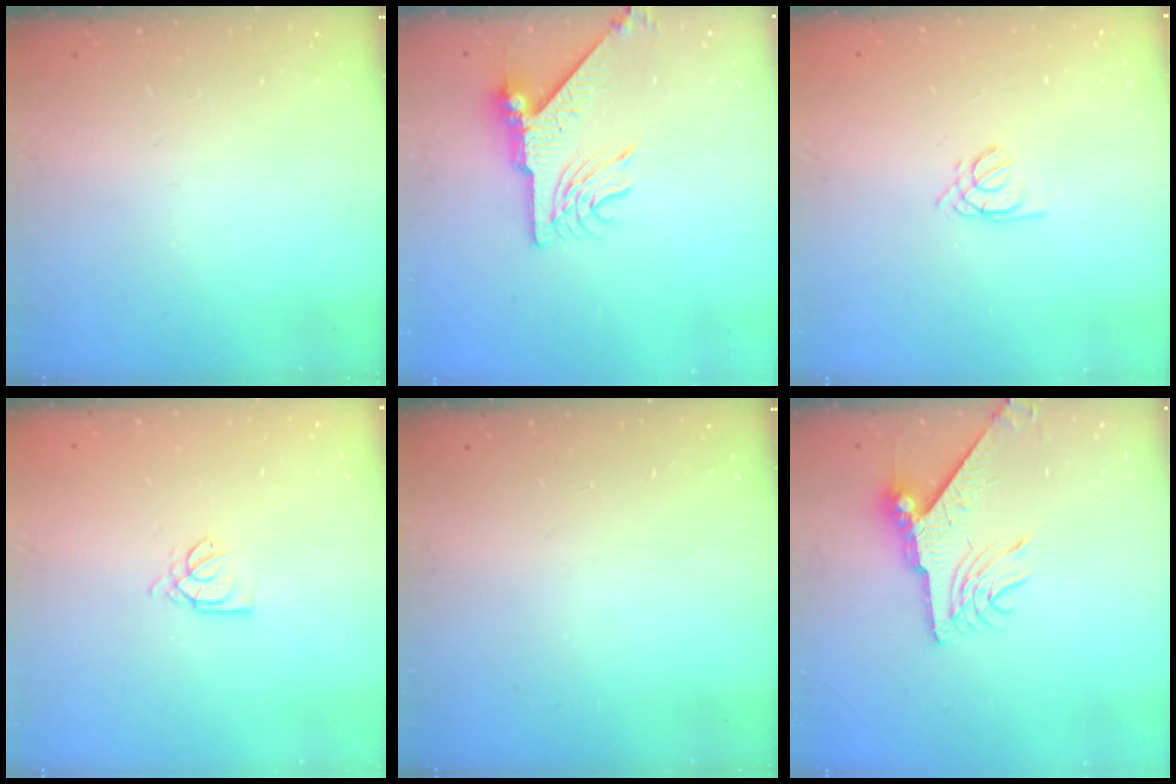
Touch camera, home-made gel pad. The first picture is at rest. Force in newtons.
{"total": 8.9, "press": 8.9, "slide": 1.1}
{"total": 1.4, "press": 1.3, "slide": 0.3}
{"total": 2.2, "press": 2.2, "slide": 0.6}
{"total": 0.0}
{"total": 9.2, "press": 9.1, "slide": 0.9}